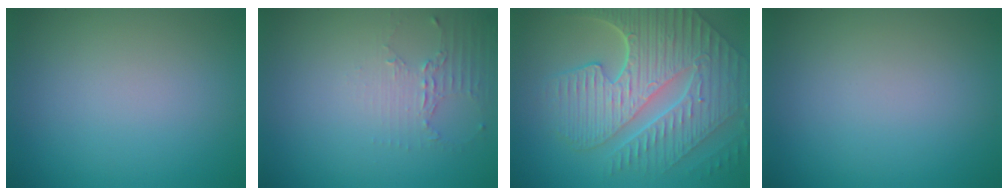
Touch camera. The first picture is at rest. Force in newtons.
{"total": 2.0, "press": 1.5, "slide": 1.4}
{"total": 10.2, "press": 6.9, "slide": 7.5}
{"total": 0.0}